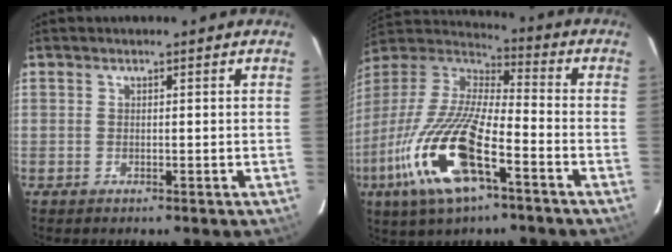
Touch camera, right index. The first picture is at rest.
{"total": 22.4, "force": [-10.4, 6.6, 18.7], "torque": [-0.382, -0.050, -0.204]}